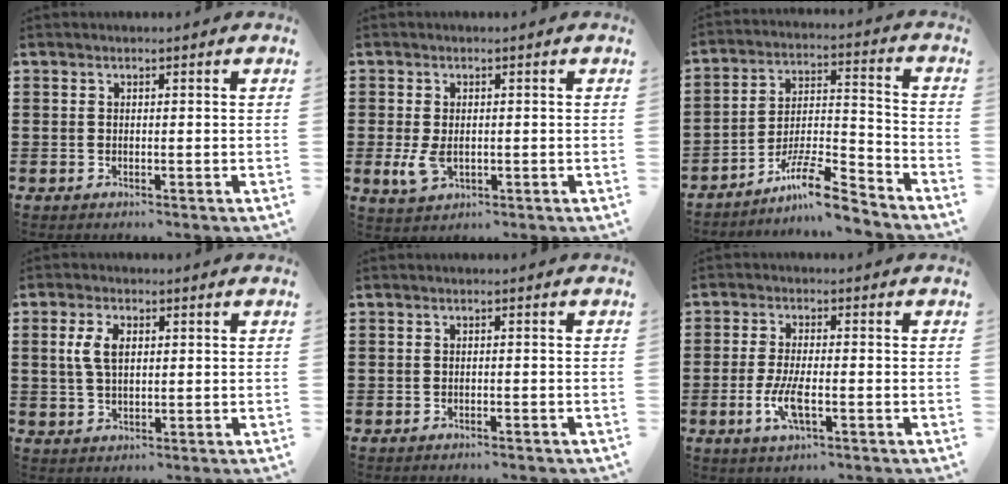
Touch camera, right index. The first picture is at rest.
{"total": 3.5, "force": [-0.4, 2.0, 2.8], "torque": [-0.072, -0.005, -0.010]}
{"total": 10.7, "force": [-8.9, 1.5, 5.7], "torque": [-0.098, 0.023, -0.171]}
{"total": 4.6, "force": [1.0, 2.5, 3.7], "torque": [-0.087, 0.009, 0.013]}
{"total": 0.7, "force": [-0.7, 0.0, 0.2], "torque": [-0.005, -0.003, -0.014]}
{"total": 5.4, "force": [-1.7, 1.6, 4.9], "torque": [-0.107, -0.009, -0.035]}